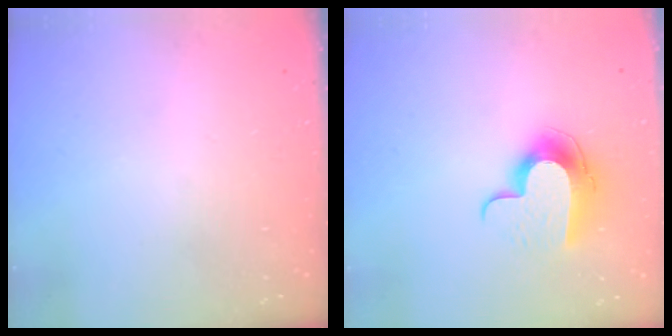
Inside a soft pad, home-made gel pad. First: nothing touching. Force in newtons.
{"total": 10.7, "press": 10.7, "slide": 0.8}